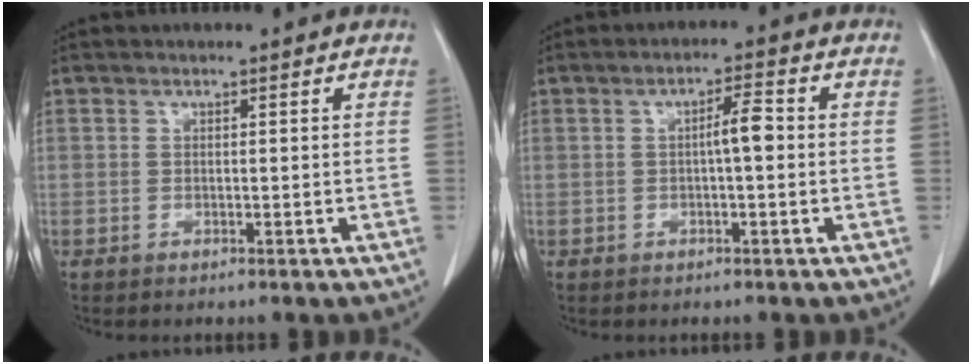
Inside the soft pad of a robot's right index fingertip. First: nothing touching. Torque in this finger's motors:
{"motor_torque": [0.46, -0.02, 0.19, 0.06]}